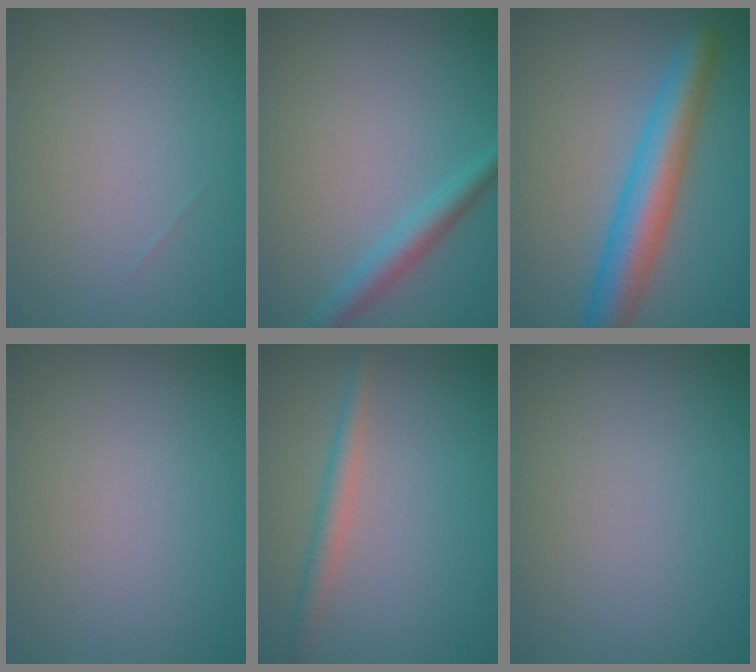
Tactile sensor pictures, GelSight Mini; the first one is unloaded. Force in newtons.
{"total": 2.6, "press": 2.5, "slide": 0.1}
{"total": 6.1, "press": 6.1, "slide": 0.1}
{"total": 0.0}
{"total": 2.0, "press": 2.0, "slide": 0.0}
{"total": 0.0}